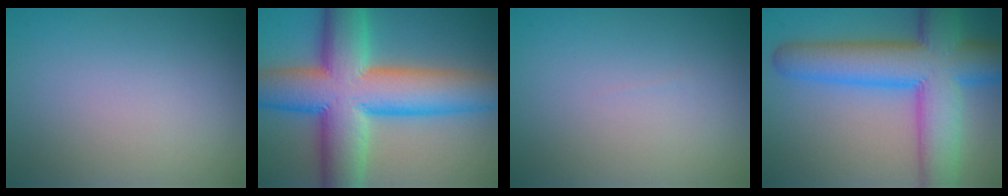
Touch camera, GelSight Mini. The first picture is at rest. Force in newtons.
{"total": 13.9, "press": 13.9, "slide": 0.3}
{"total": 0.0}
{"total": 11.5, "press": 11.5, "slide": 0.4}